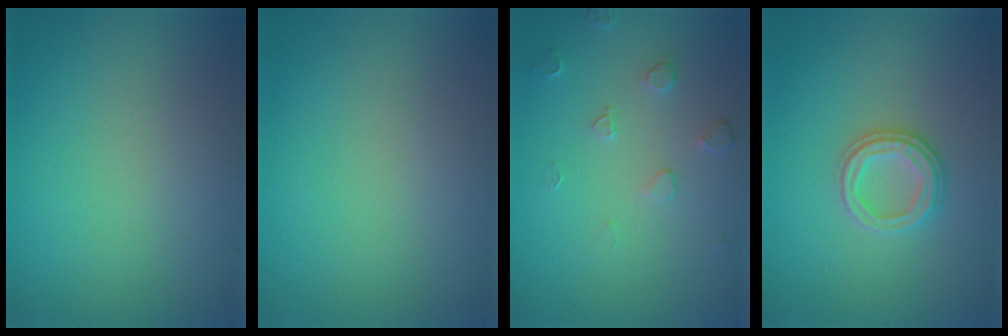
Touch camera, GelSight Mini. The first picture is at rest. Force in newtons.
{"total": 0.0}
{"total": 1.5, "press": 0.9, "slide": 1.1}
{"total": 2.5, "press": 2.4, "slide": 0.6}